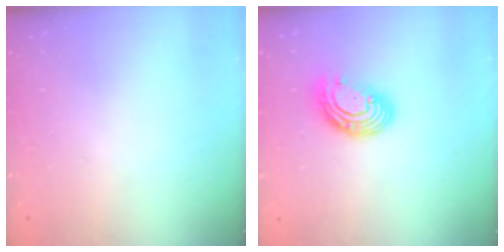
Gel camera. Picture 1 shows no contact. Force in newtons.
{"total": 10.5, "press": 10.4, "slide": 1.1}